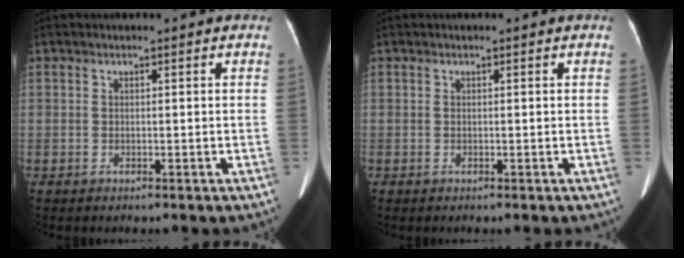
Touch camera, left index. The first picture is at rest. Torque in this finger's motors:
{"motor_torque": [0.06, 0.01, 0.03, 0.02]}